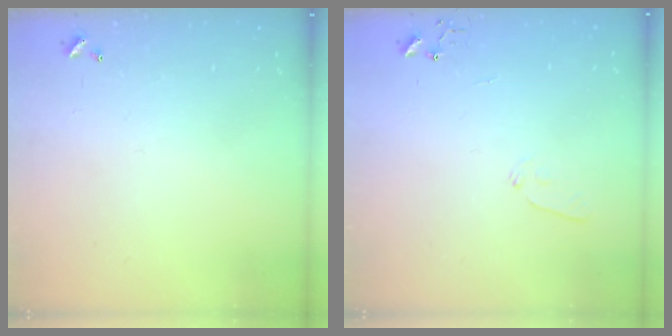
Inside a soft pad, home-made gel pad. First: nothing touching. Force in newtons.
{"total": 5.6, "press": 5.6, "slide": 0.6}